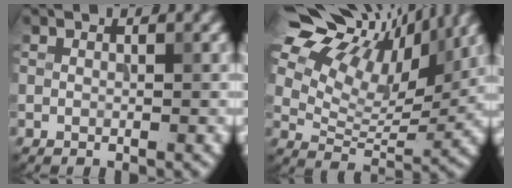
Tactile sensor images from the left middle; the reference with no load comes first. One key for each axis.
{"total": 14.7, "fx": 10.7, "fy": 6.1, "fz": 8.0, "tx": -0.166, "ty": 0.042, "tz": 0.161}